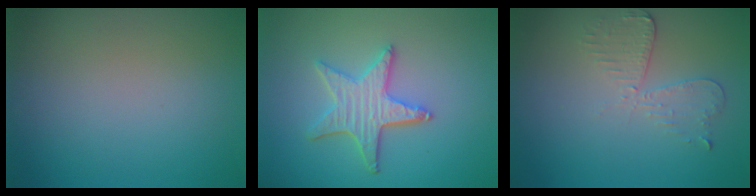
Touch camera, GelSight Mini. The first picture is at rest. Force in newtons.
{"total": 4.2, "press": 3.7, "slide": 2.1}
{"total": 3.0, "press": 2.6, "slide": 1.5}